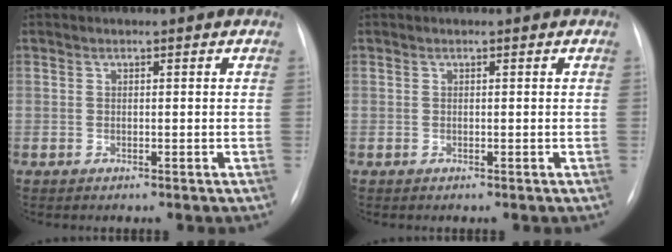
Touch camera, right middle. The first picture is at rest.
{"total": 0.0}